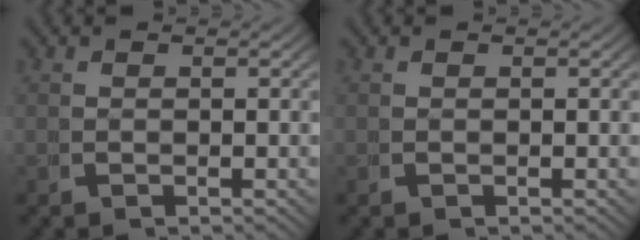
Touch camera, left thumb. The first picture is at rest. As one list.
[{"total": 0.0}]